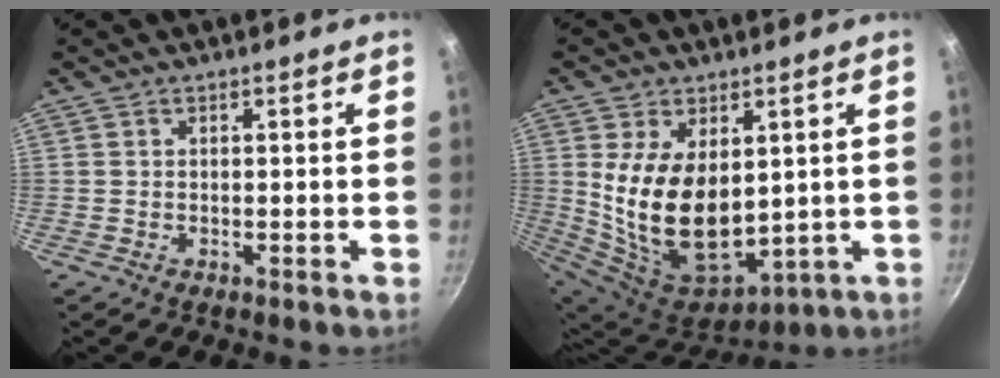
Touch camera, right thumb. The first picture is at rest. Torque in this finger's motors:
{"motor_torque": [-1.21, 1.84, 1.93, 0.36, 0.18]}